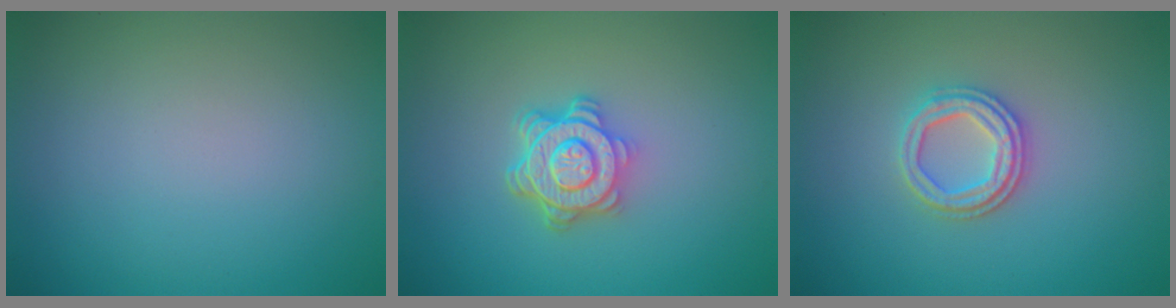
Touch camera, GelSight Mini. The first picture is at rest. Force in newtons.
{"total": 4.8, "press": 3.7, "slide": 3.0}
{"total": 3.1, "press": 2.8, "slide": 1.2}